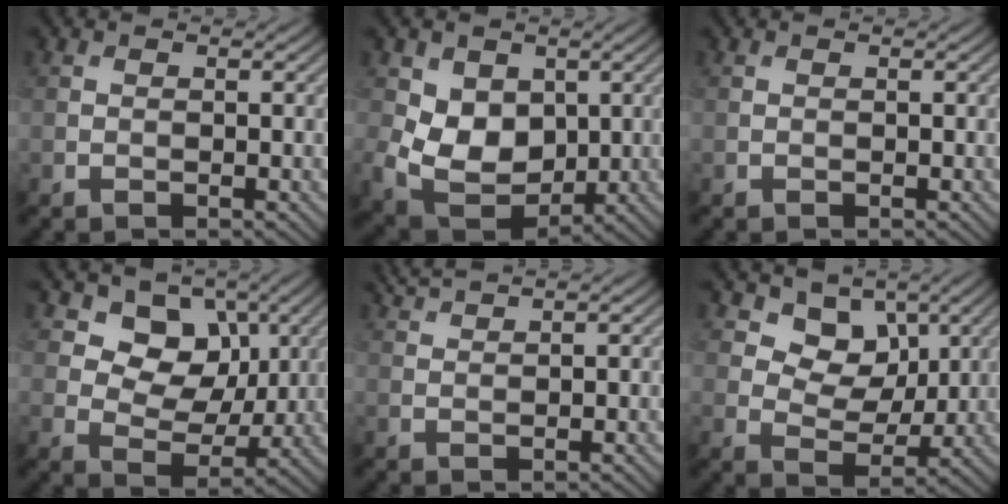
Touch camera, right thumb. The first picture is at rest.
{"total": 8.6, "force": [1.1, 6.8, 5.1], "torque": [-0.126, -0.025, 0.020]}
{"total": 0.0}
{"total": 8.2, "force": [3.5, 6.3, 4.0], "torque": [-0.087, -0.022, 0.064]}
{"total": 2.2, "force": [1.9, 0.2, 1.0], "torque": [-0.026, 0.010, 0.041]}
{"total": 7.1, "force": [3.8, 5.0, 3.4], "torque": [-0.066, -0.028, 0.068]}